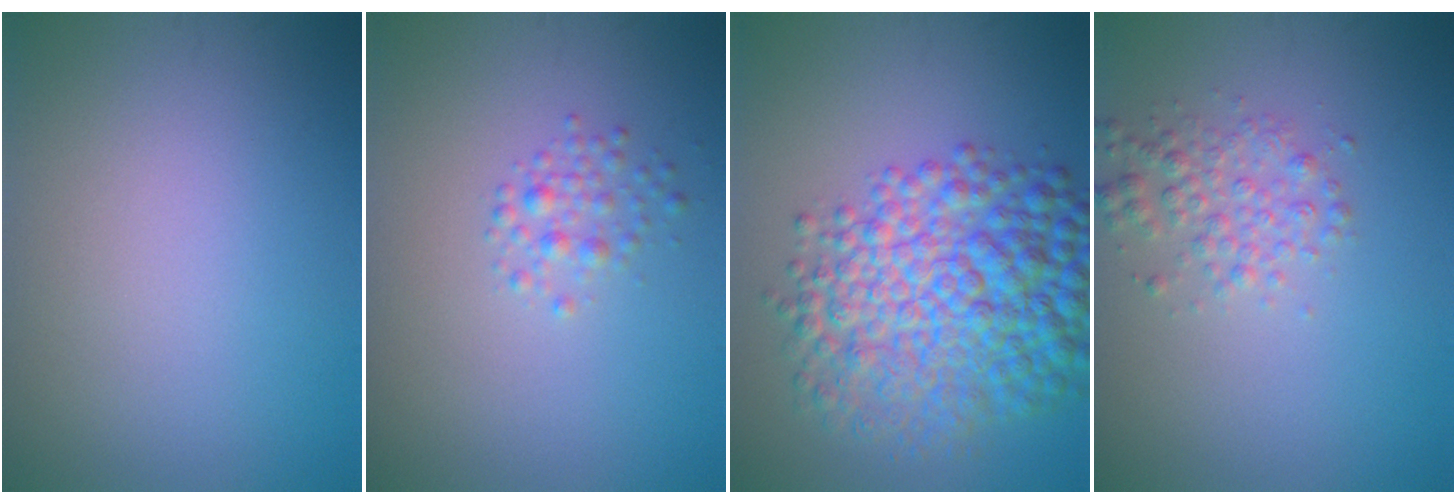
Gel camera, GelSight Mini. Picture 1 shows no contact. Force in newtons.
{"total": 1.6, "press": 1.6, "slide": 0.1}
{"total": 9.7, "press": 9.7, "slide": 0.1}
{"total": 2.4, "press": 2.4, "slide": 0.0}